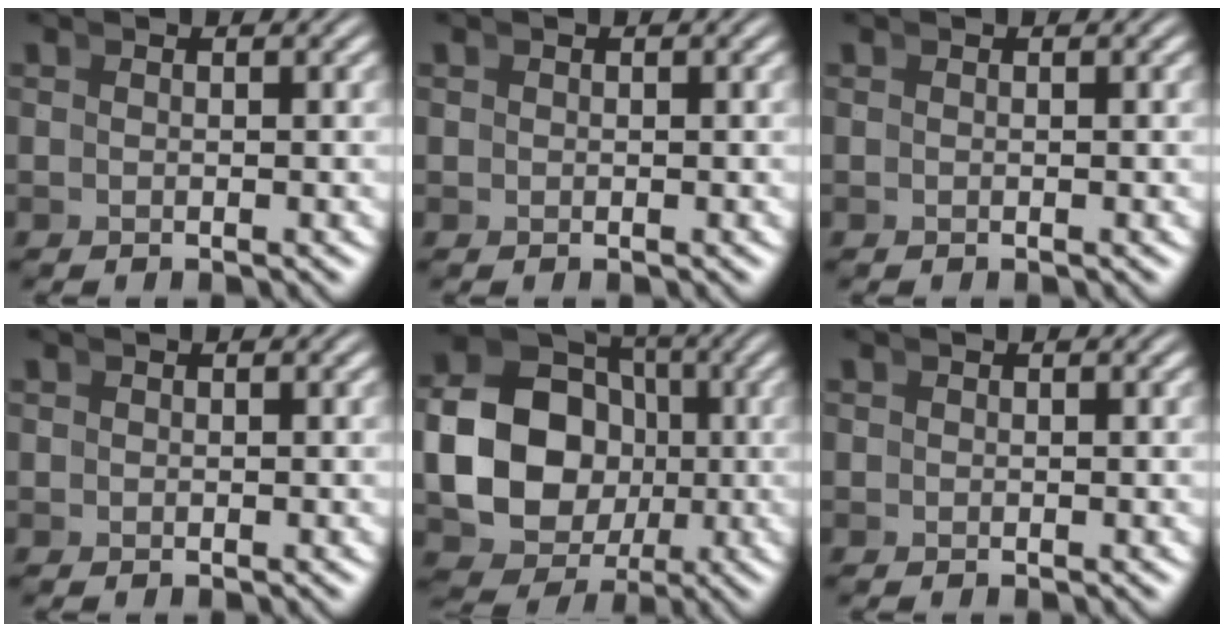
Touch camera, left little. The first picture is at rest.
{"total": 0.0}
{"total": 0.0}
{"total": 0.0}
{"total": 14.0, "force": [-0.3, 12.0, 7.2], "torque": [-0.154, -0.034, 0.002]}
{"total": 0.0}